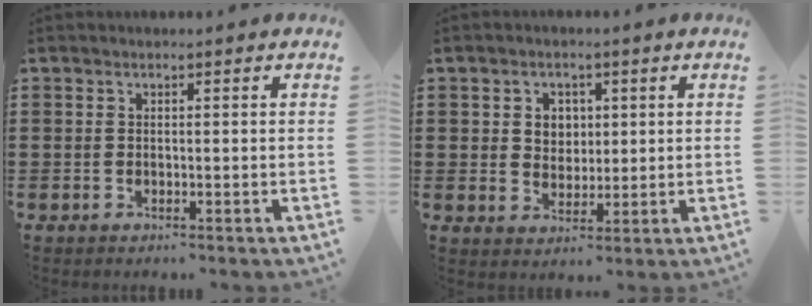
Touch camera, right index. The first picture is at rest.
{"total": 3.5, "force": [1.0, 3.1, 1.1], "torque": [-0.034, 0.012, 0.016]}